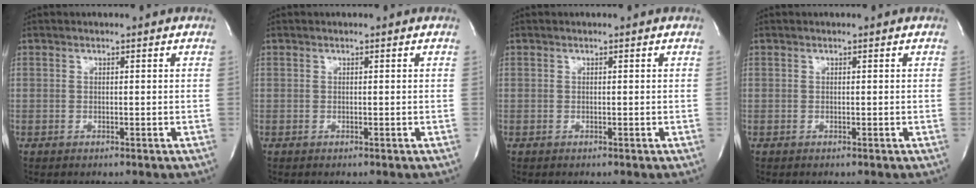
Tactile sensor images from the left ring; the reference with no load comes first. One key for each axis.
{"total": 0.0}
{"total": 0.0}
{"total": 0.0}